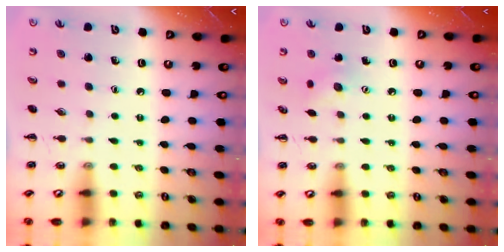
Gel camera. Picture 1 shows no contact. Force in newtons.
{"total": 4.7, "press": 4.5, "slide": 1.3}